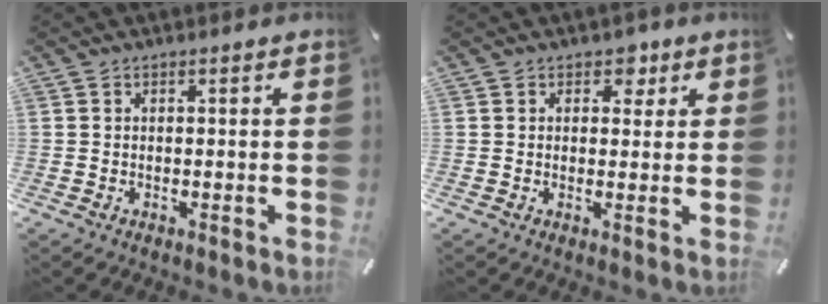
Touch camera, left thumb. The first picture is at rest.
{"total": 3.9, "force": [1.9, 2.8, 1.9], "torque": [-0.003, -0.008, 0.024]}